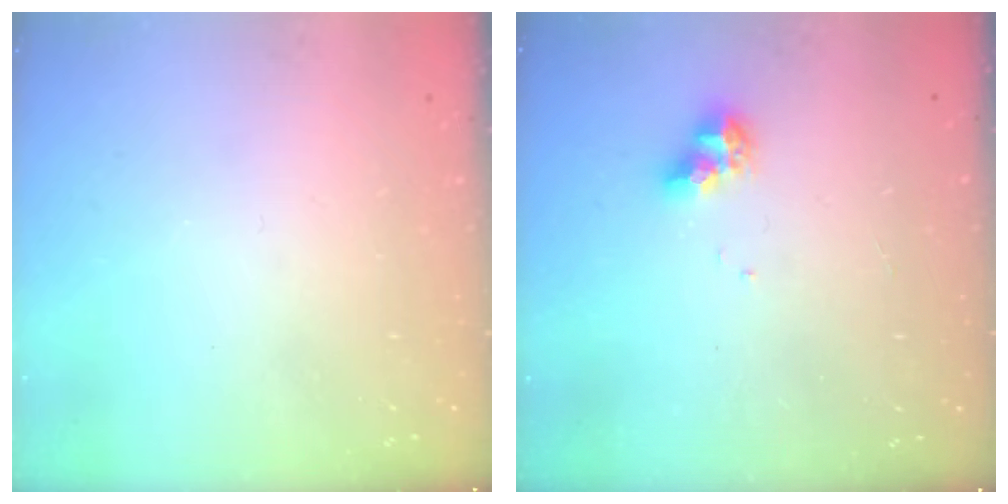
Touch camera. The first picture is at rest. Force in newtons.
{"total": 7.4, "press": 7.3, "slide": 1.0}